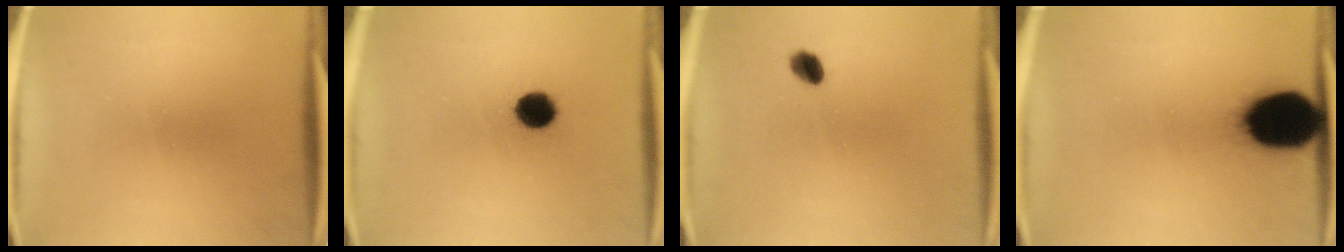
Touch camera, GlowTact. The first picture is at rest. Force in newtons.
{"total": 7.2}
{"total": 2.8}
{"total": 19.9}